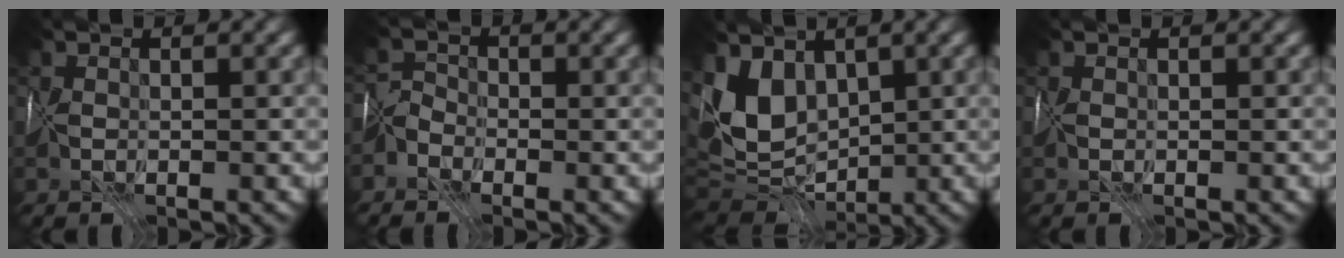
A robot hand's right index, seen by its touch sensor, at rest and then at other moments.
{"total": 1.6, "force": [-1.5, 0.4, -0.4], "torque": [0.006, 0.009, -0.037]}
{"total": 5.6, "force": [2.4, 3.8, 3.4], "torque": [-0.079, -0.003, 0.044]}
{"total": 0.0}